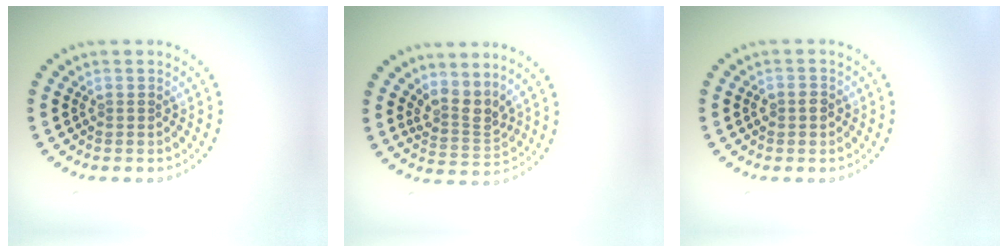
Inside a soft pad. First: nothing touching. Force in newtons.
{"total": 2.8, "press": 2.1, "slide": 1.9}
{"total": 1.4, "press": 1.3, "slide": 0.4}